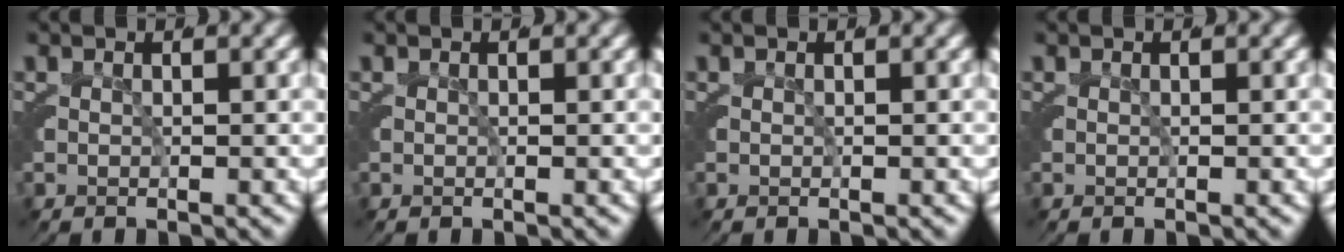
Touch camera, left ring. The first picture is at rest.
{"total": 0.0}
{"total": 0.0}
{"total": 0.0}